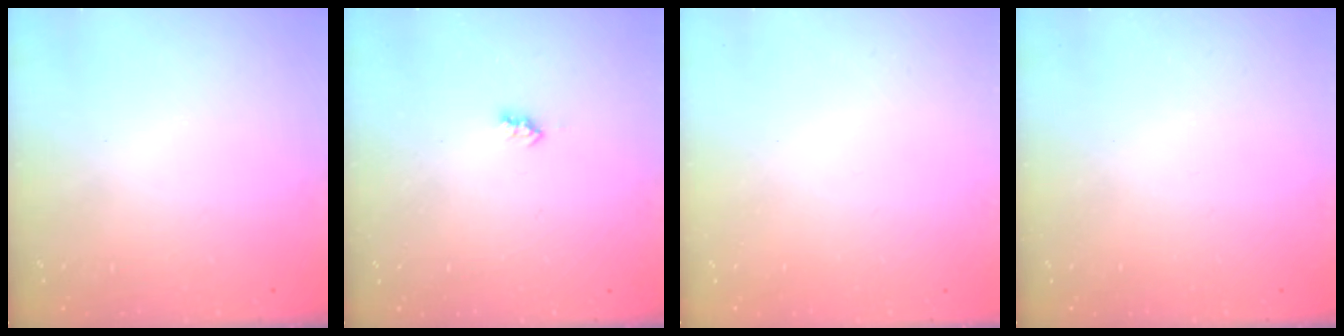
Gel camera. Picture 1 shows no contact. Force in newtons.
{"total": 2.6, "press": 2.5, "slide": 0.4}
{"total": 0.0}
{"total": 0.0}